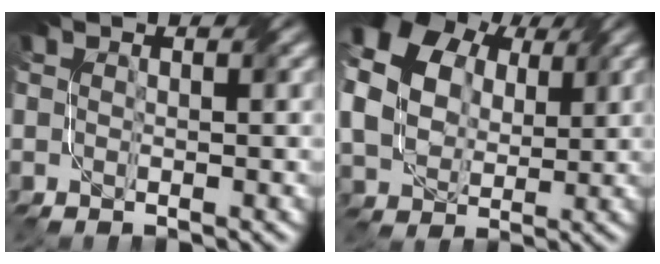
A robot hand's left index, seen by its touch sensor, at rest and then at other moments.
{"total": 12.8, "force": [4.3, 9.8, 7.0], "torque": [-0.174, 0.039, 0.083]}